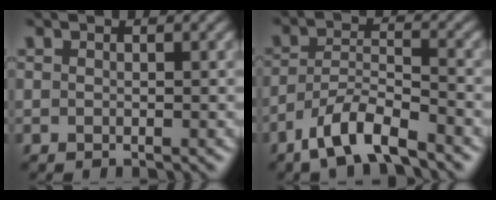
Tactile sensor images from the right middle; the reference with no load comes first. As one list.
[{"total": 5.5, "force": [-4.1, 1.4, 3.4], "torque": [-0.063, 0.001, -0.080]}]